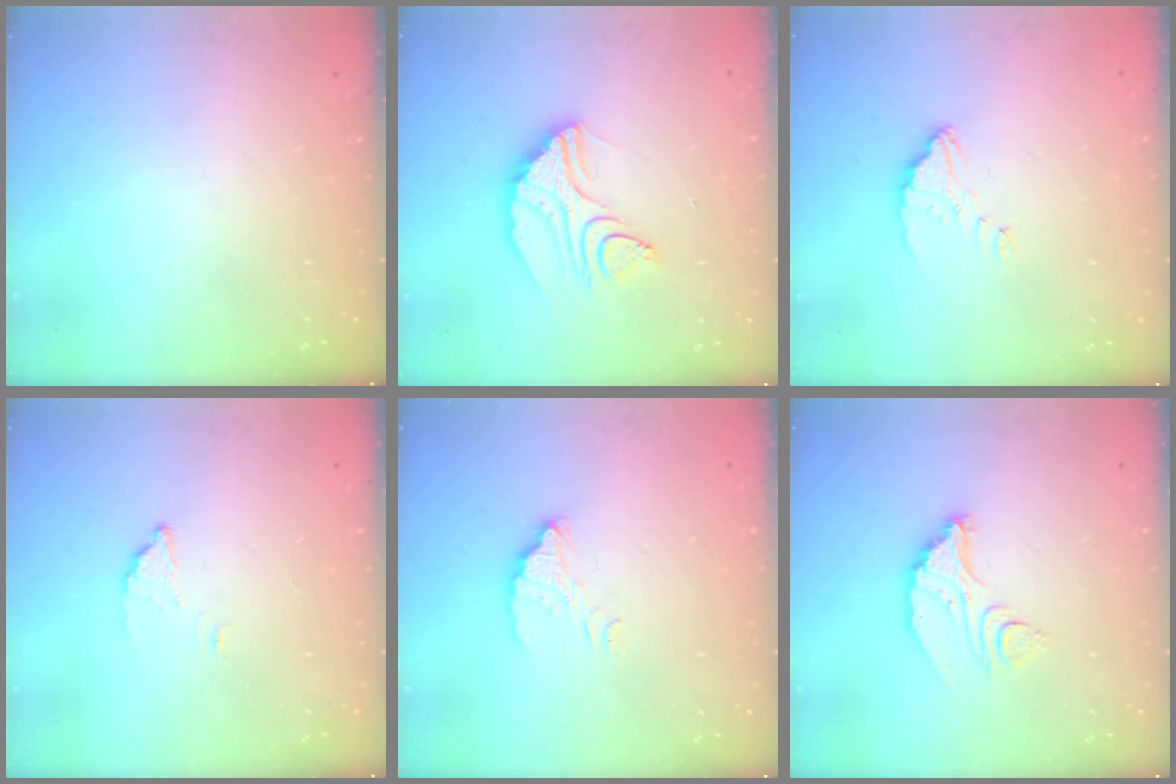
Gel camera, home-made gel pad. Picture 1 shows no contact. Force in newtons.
{"total": 13.5, "press": 13.4, "slide": 0.9}
{"total": 3.1, "press": 3.0, "slide": 0.2}
{"total": 2.2, "press": 2.2, "slide": 0.2}
{"total": 3.8, "press": 3.8, "slide": 0.1}
{"total": 8.8, "press": 8.8, "slide": 0.8}